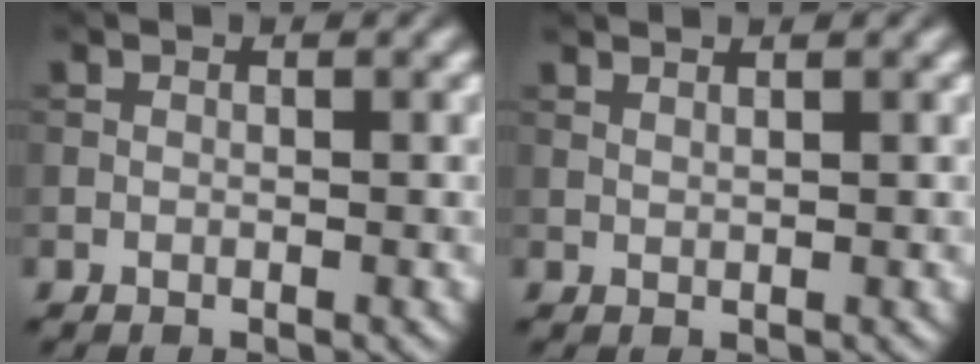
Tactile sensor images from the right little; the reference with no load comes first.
{"total": 1.6, "force": [1.2, 0.5, 0.9], "torque": [-0.004, -0.002, 0.006]}